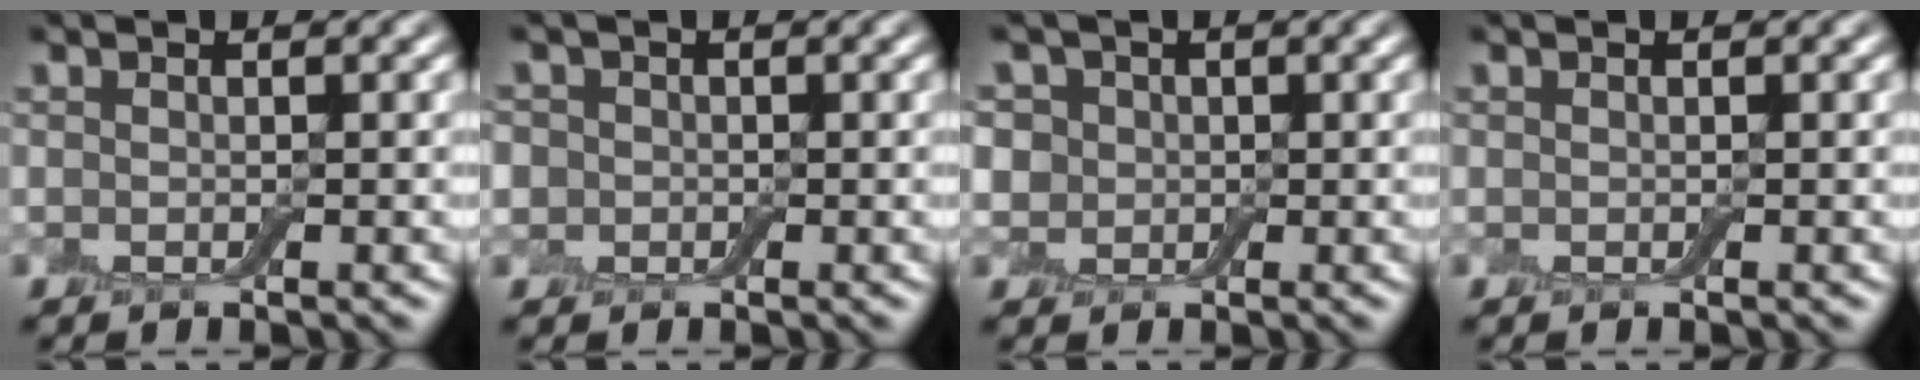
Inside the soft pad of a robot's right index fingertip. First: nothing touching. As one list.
[{"total": 2.4, "force": [0.3, 2.2, 0.8], "torque": [-0.007, 0.011, -0.017]}, {"total": 4.0, "force": [1.2, 3.5, 1.5], "torque": [-0.028, 0.014, 0.002]}, {"total": 0.0}]